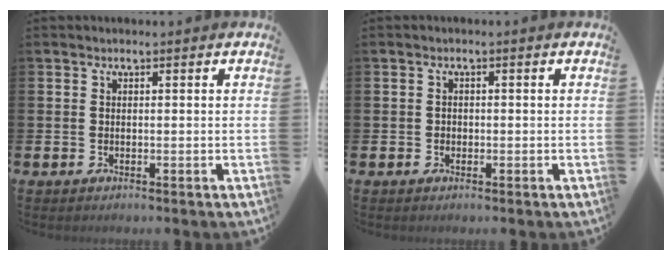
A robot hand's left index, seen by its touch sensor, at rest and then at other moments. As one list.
[{"total": 0.7, "force": [-0.2, 0.6, 0.2], "torque": [-0.003, 0.005, -0.006]}]